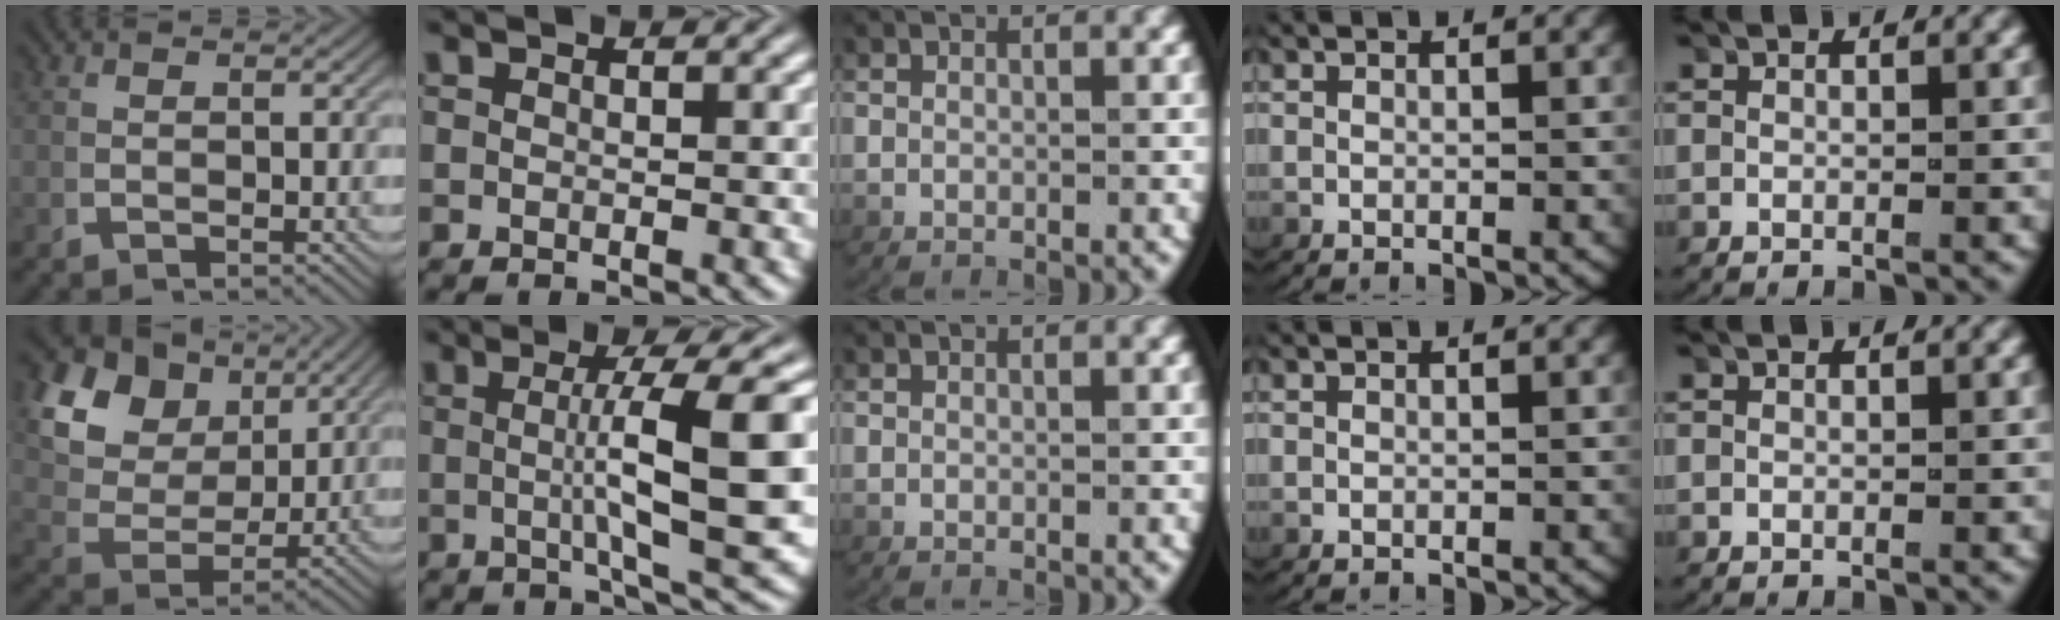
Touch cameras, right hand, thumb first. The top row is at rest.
{"thumb": {"total": 12.2, "force": [3.6, 8.9, 7.4], "torque": [-0.161, -0.008, 0.061]}, "index": {"total": 8.7, "force": [0.4, 0.4, 8.6], "torque": [-0.107, 0.005, 0.010]}}